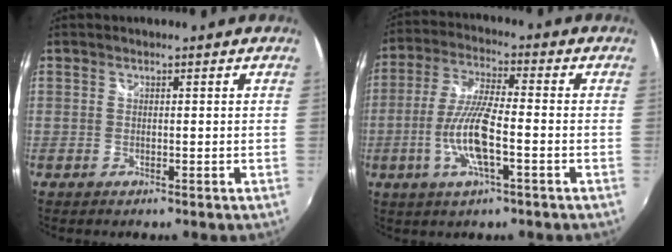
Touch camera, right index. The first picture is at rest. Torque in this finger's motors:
{"motor_torque": [1.69, -0.09, 0.87, 0.10]}